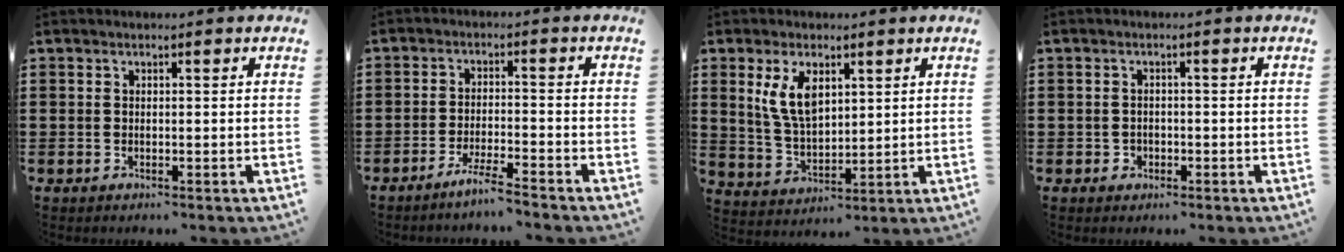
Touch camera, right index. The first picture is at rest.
{"total": 3.9, "force": [-3.5, -0.5, 1.6], "torque": [-0.034, -0.006, -0.070]}
{"total": 7.2, "force": [2.9, 3.5, 5.6], "torque": [-0.127, 0.005, 0.050]}
{"total": 1.2, "force": [-0.6, 1.0, 0.2], "torque": [-0.007, 0.002, -0.013]}